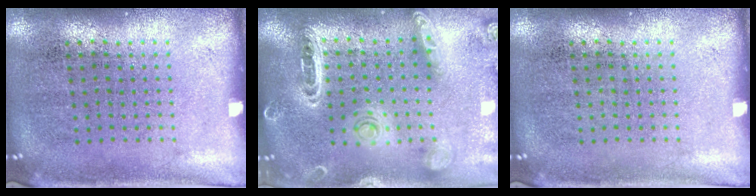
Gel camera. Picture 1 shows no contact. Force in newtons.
{"total": 1.7, "press": 1.7, "slide": 0.3}
{"total": 0.0}